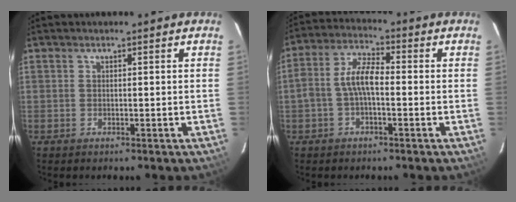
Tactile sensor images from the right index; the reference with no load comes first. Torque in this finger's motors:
{"motor_torque": [0.31, -0.05, 0.30, 0.12]}